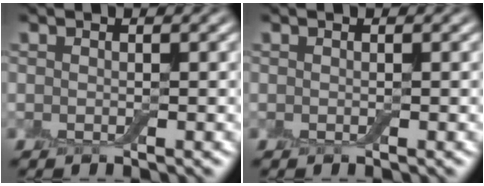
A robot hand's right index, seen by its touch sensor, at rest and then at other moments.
{"total": 0.0}